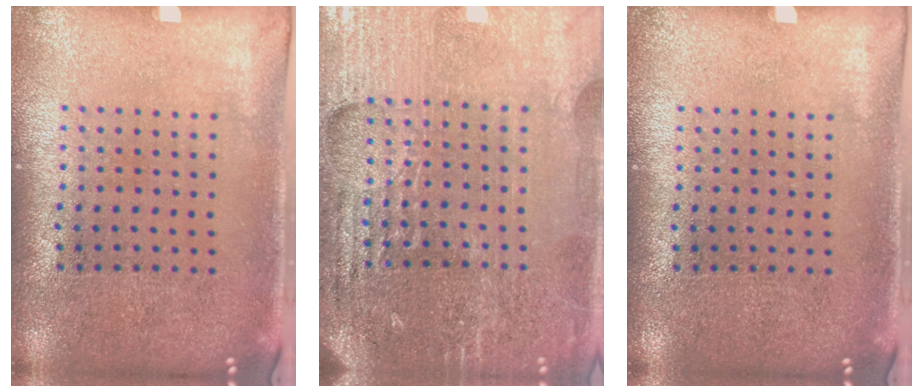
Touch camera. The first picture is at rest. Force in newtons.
{"total": 4.7, "press": 4.4, "slide": 1.7}
{"total": 0.0}